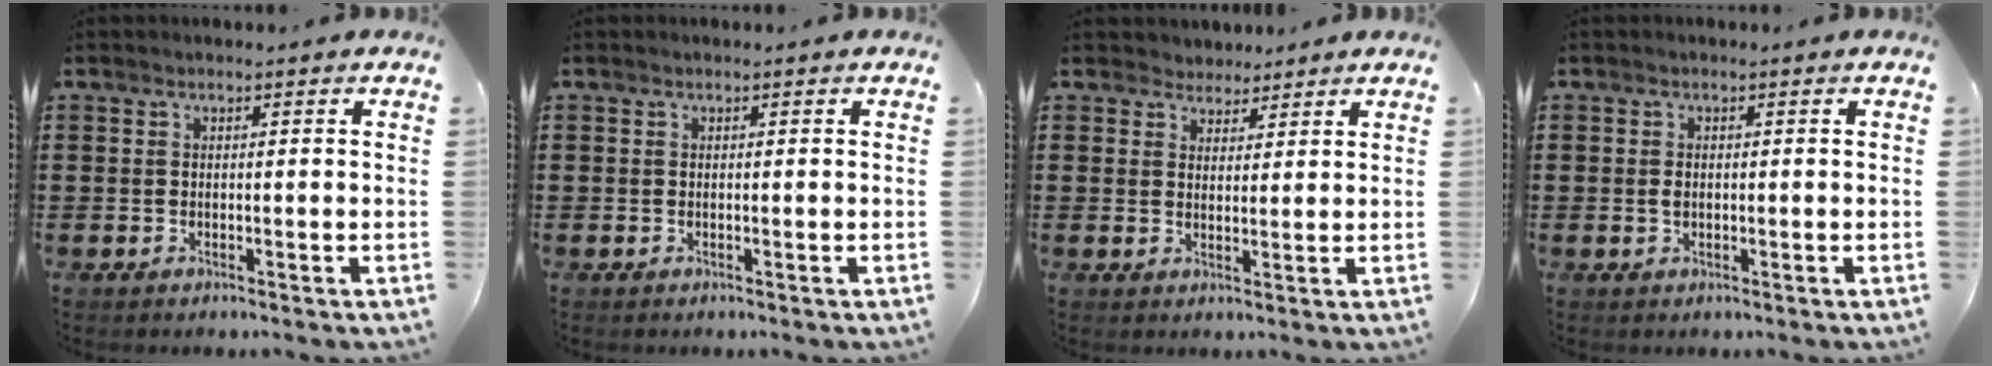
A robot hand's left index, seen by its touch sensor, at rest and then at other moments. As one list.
[{"total": 0.0}, {"total": 2.9, "force": [2.3, 1.6, -0.4], "torque": [-0.006, 0.008, 0.045]}, {"total": 1.2, "force": [0.0, 0.7, 1.0], "torque": [-0.028, -0.001, -0.003]}]